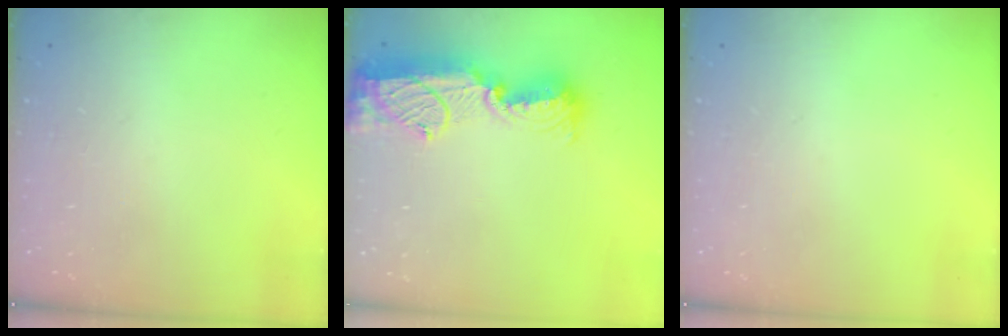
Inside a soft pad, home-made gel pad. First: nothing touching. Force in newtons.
{"total": 17.4, "press": 16.6, "slide": 5.5}
{"total": 0.0}